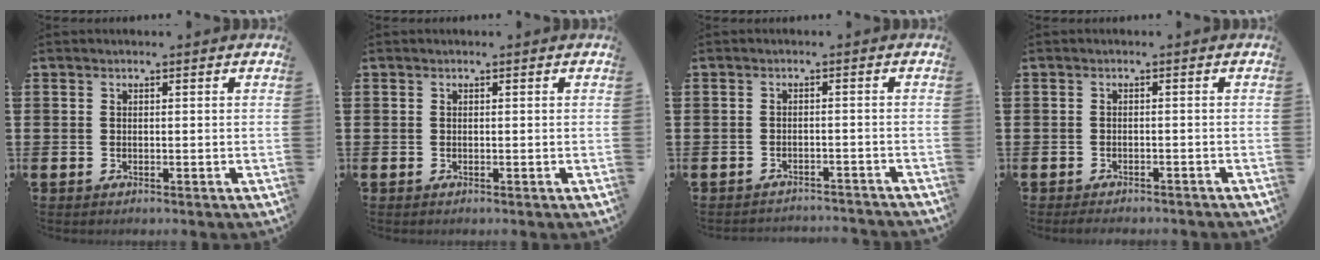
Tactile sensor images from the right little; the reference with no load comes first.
{"total": 0.0}
{"total": 1.6, "force": [-1.6, -0.1, -0.1], "torque": [-0.003, 0.005, -0.034]}
{"total": 1.1, "force": [-1.0, 0.1, 0.3], "torque": [-0.008, 0.000, -0.021]}